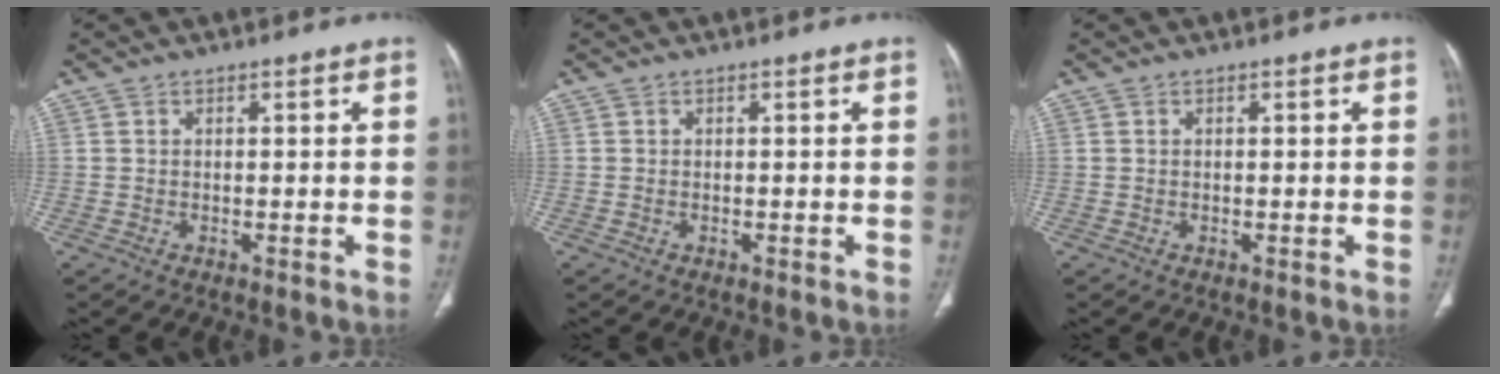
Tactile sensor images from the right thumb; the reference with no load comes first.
{"total": 0.0}
{"total": 0.0}